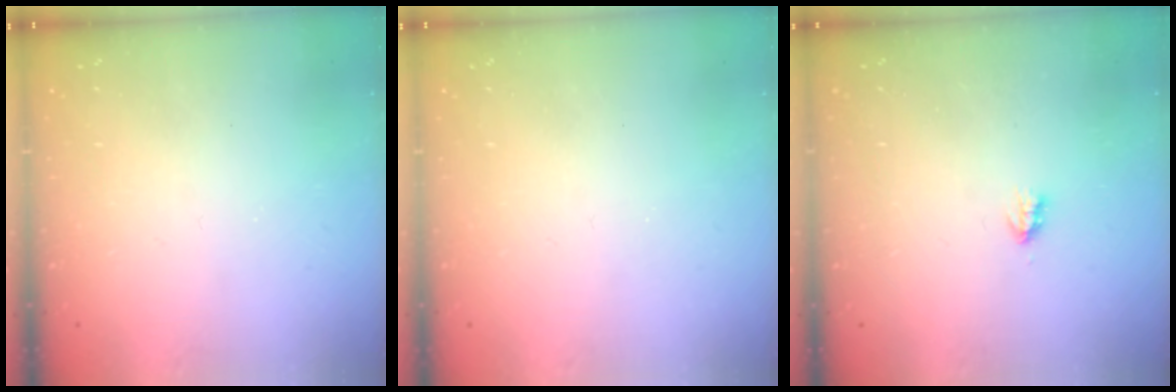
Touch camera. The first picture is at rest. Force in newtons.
{"total": 0.0}
{"total": 1.7, "press": 1.7, "slide": 0.3}